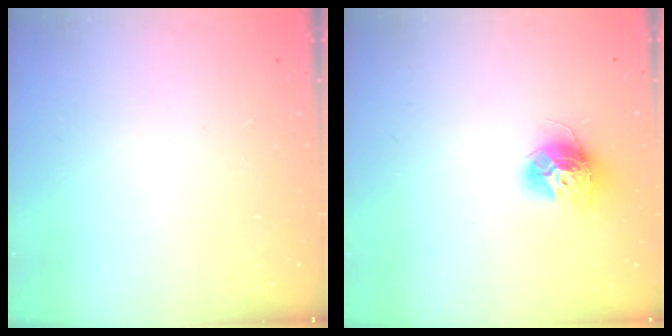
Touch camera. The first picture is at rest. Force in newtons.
{"total": 12.1, "press": 12.0, "slide": 1.0}